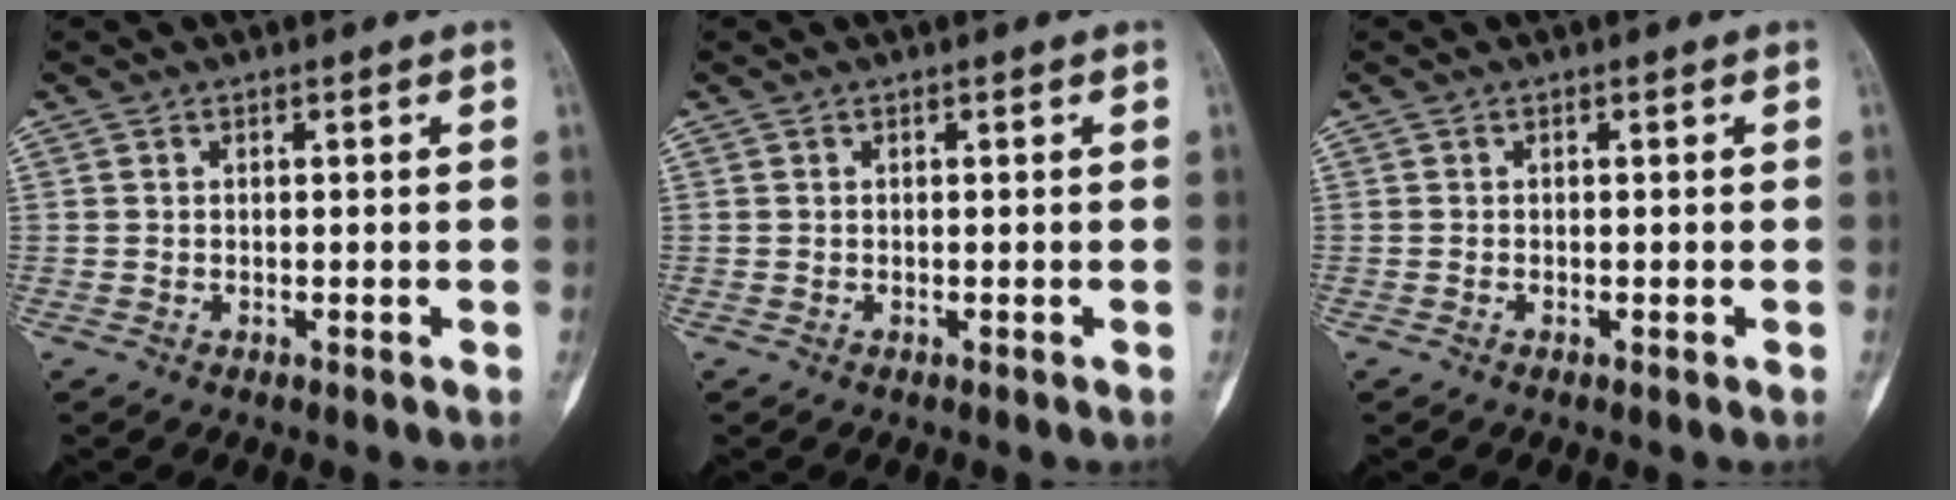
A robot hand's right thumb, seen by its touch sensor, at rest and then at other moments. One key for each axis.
{"total": 0.0}
{"total": 0.0}